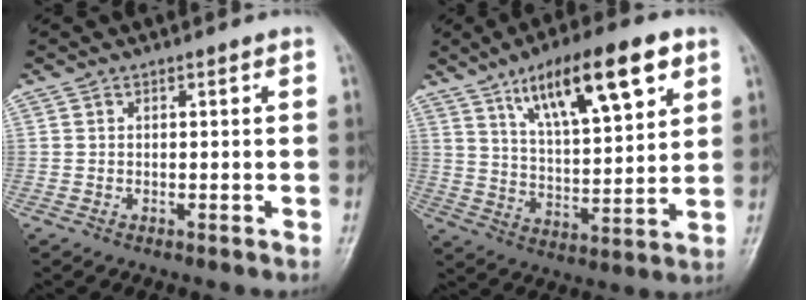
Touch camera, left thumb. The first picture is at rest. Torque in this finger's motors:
{"motor_torque": [1.80, 1.80, 1.78, -0.99, 0.46]}